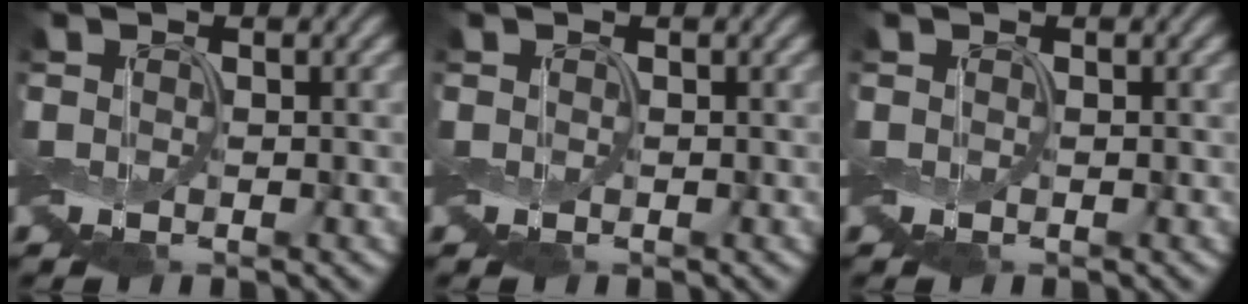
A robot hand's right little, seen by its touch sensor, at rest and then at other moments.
{"total": 0.0}
{"total": 0.0}